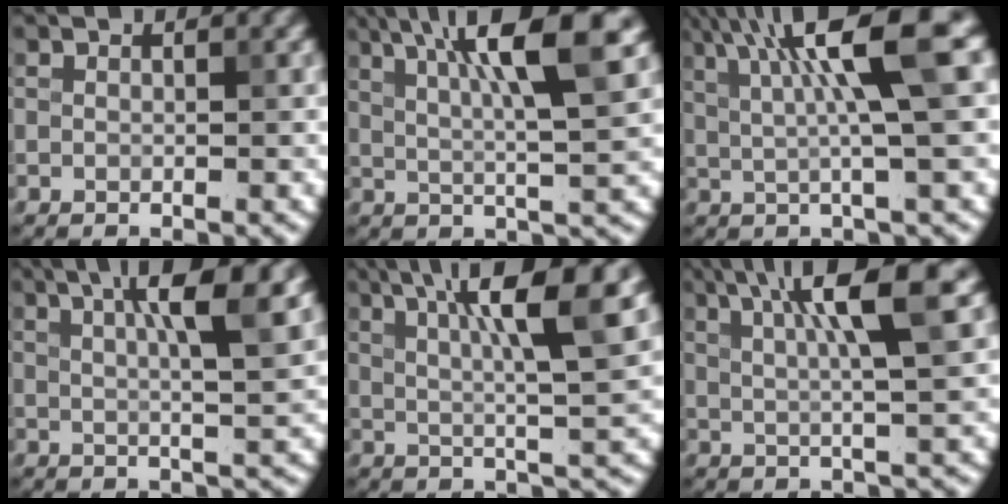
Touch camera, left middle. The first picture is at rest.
{"total": 9.3, "force": [4.0, 1.6, 8.2], "torque": [-0.118, 0.016, 0.063]}
{"total": 9.2, "force": [2.8, 1.4, 8.7], "torque": [-0.127, 0.017, 0.046]}
{"total": 7.0, "force": [2.7, 1.3, 6.4], "torque": [-0.084, 0.009, 0.041]}
{"total": 8.9, "force": [3.5, 1.3, 8.1], "torque": [-0.118, 0.012, 0.057]}
{"total": 7.6, "force": [3.0, 1.1, 6.8], "torque": [-0.091, 0.013, 0.045]}